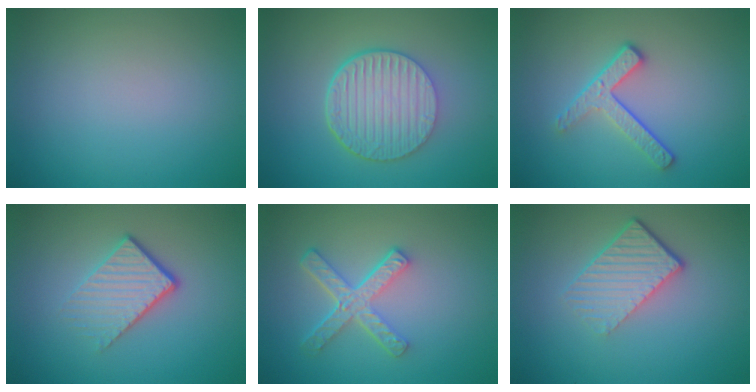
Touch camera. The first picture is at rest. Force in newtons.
{"total": 6.7, "press": 4.6, "slide": 4.8}
{"total": 3.0, "press": 2.5, "slide": 1.8}
{"total": 3.9, "press": 2.6, "slide": 3.0}
{"total": 4.1, "press": 3.1, "slide": 2.8}
{"total": 4.3, "press": 2.9, "slide": 3.1}